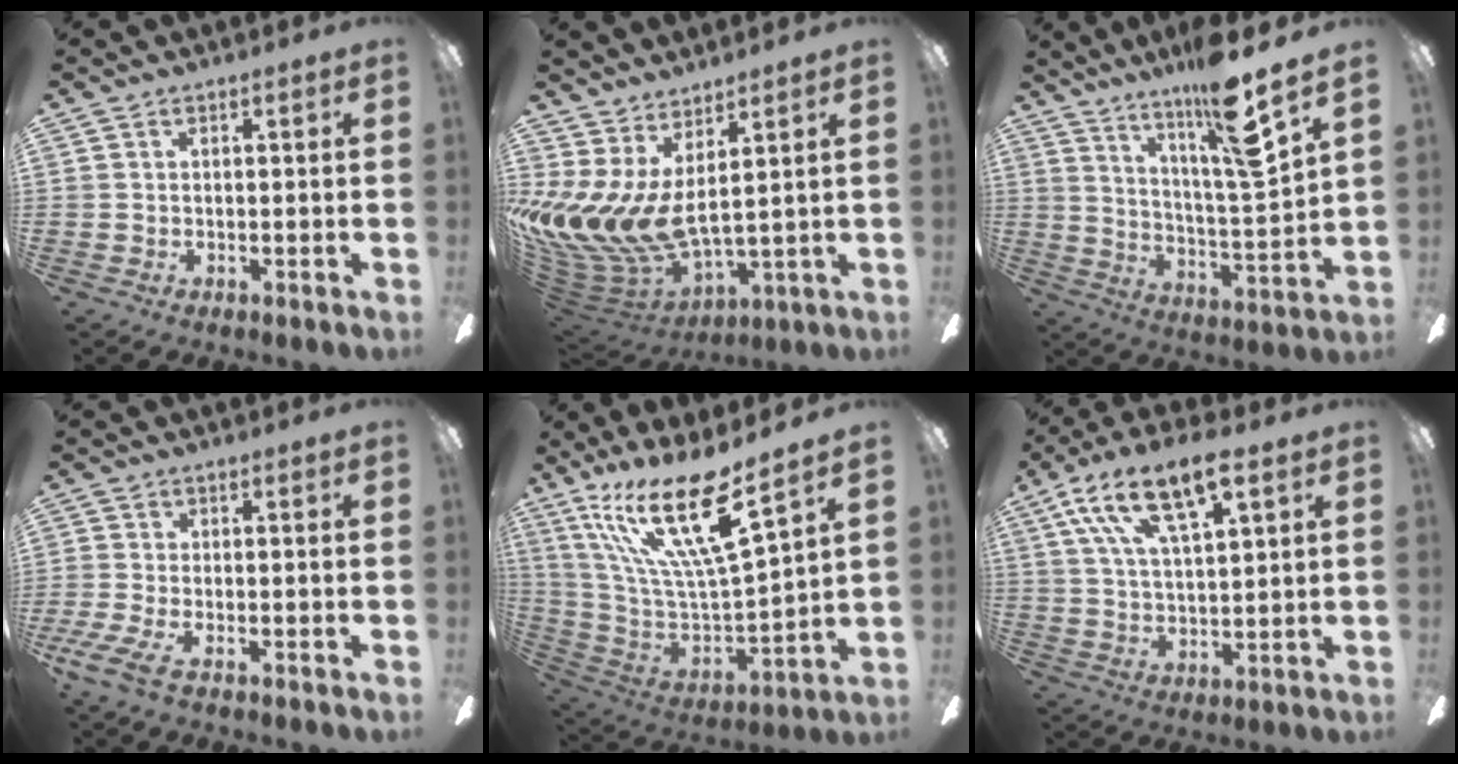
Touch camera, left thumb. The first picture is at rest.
{"total": 11.3, "force": [2.4, 5.5, 9.5], "torque": [-0.235, -0.058, 0.048]}
{"total": 16.8, "force": [11.8, 1.6, 11.8], "torque": [-0.207, -0.066, 0.183]}
{"total": 6.1, "force": [-2.8, 1.6, 5.2], "torque": [-0.114, -0.003, -0.052]}
{"total": 23.2, "force": [14.8, 4.5, 17.2], "torque": [-0.363, -0.097, 0.248]}
{"total": 15.2, "force": [9.5, 5.2, 10.6], "torque": [-0.204, -0.027, 0.166]}